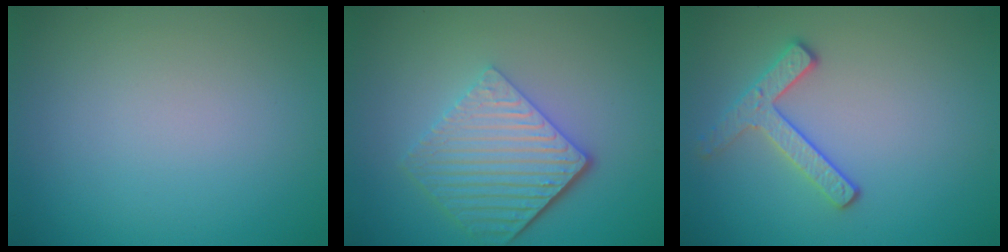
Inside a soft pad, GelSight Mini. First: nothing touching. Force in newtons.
{"total": 5.7, "press": 4.3, "slide": 3.7}
{"total": 2.5, "press": 2.3, "slide": 0.9}